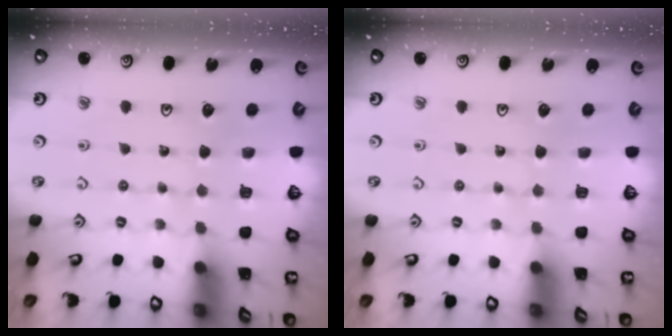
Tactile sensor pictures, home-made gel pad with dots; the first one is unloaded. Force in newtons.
{"total": 0.0}